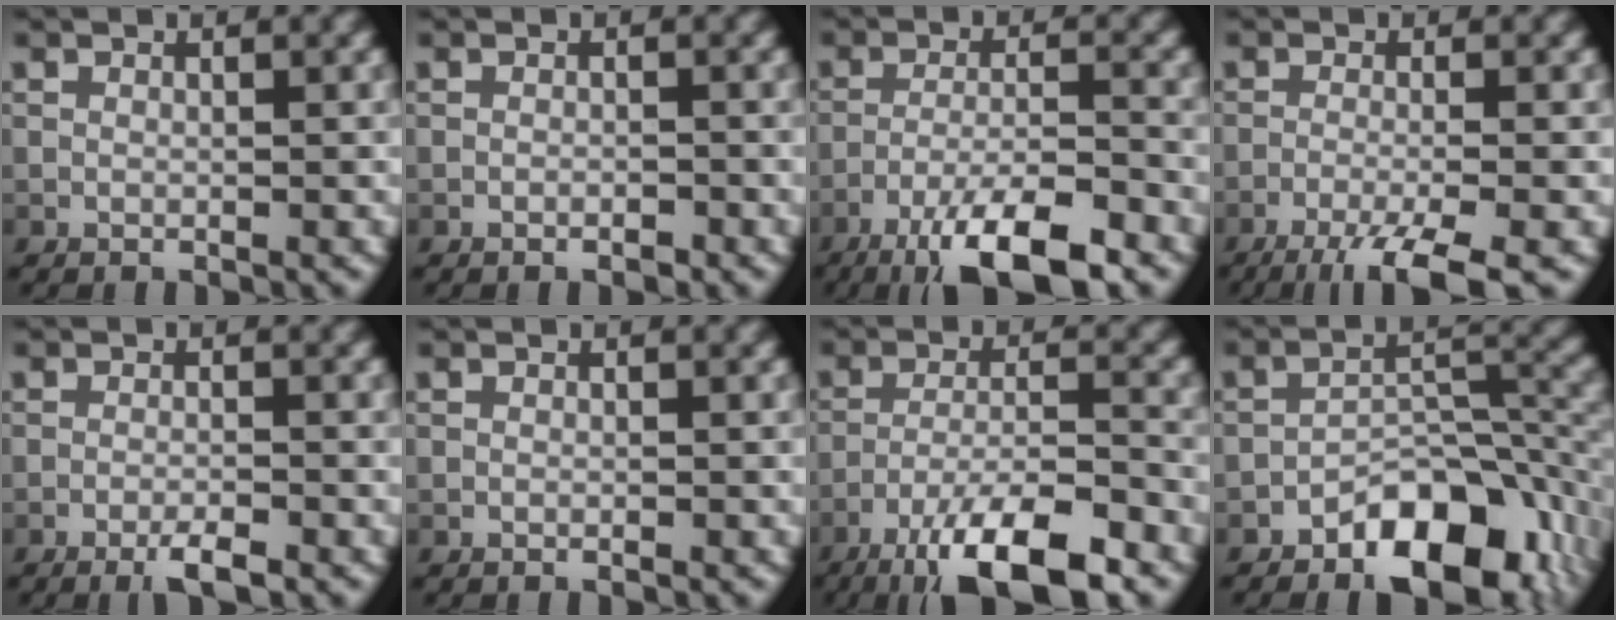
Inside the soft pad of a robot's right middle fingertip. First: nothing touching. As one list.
[{"total": 0.8, "force": [-0.5, 0.3, 0.6], "torque": [-0.007, 0.000, -0.008]}, {"total": 8.5, "force": [-5.7, 1.8, 6.0], "torque": [-0.100, 0.003, -0.101]}, {"total": 6.0, "force": [-3.9, 1.1, 4.5], "torque": [-0.063, -0.003, -0.074]}, {"total": 2.4, "force": [-1.6, 0.3, 1.8], "torque": [-0.032, 0.000, -0.032]}, {"total": 0.0}, {"total": 9.9, "force": [-6.6, 2.3, 7.0], "torque": [-0.119, 0.001, -0.119]}, {"total": 9.7, "force": [-5.3, 4.7, 6.5], "torque": [-0.082, 0.003, -0.084]}]